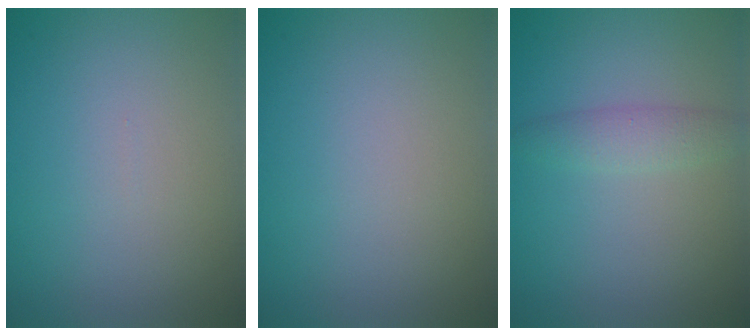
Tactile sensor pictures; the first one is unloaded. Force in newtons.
{"total": 0.0}
{"total": 1.9, "press": 1.9, "slide": 0.0}